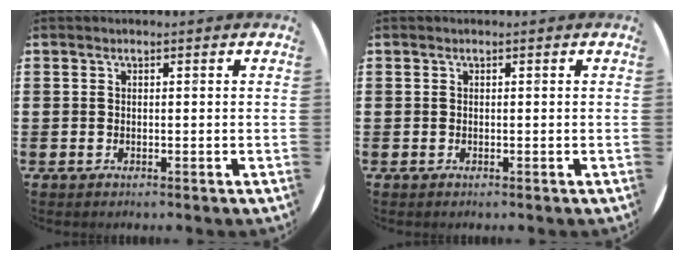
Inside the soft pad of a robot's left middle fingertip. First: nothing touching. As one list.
[{"total": 0.0}]